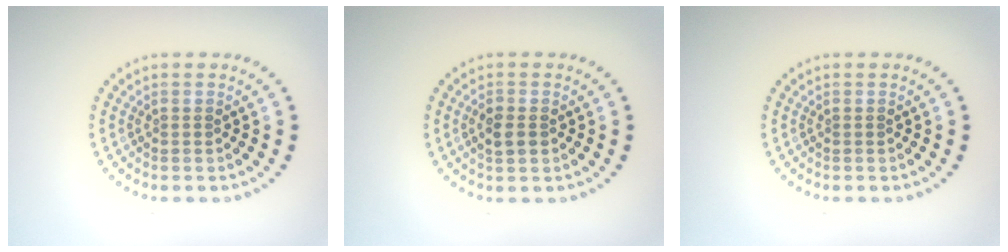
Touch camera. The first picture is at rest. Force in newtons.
{"total": 1.8, "press": 1.8, "slide": 0.3}
{"total": 0.0}